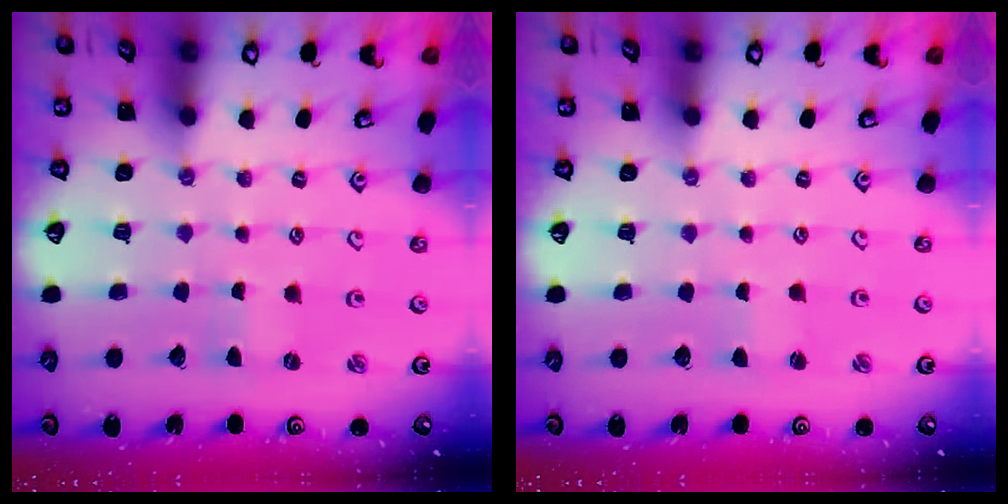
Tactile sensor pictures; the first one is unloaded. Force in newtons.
{"total": 0.5, "press": 0.5, "slide": 0.0}